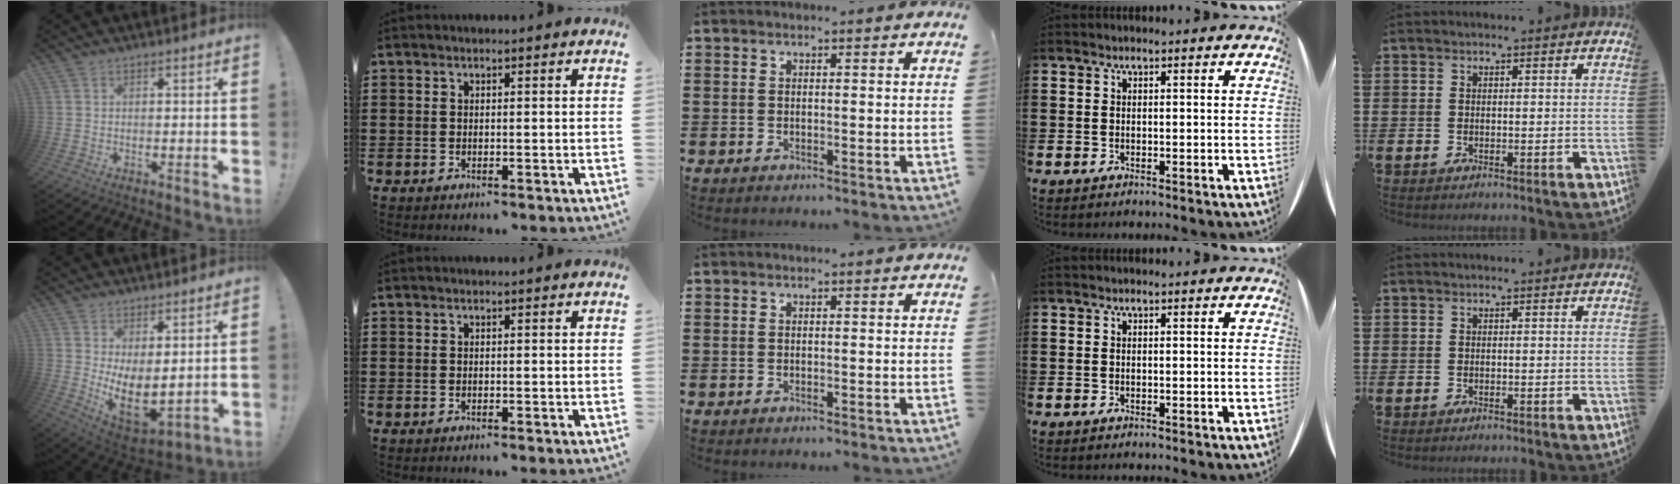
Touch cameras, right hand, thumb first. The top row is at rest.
{"thumb": {"total": 9.2, "force": [1.5, 4.8, 7.7], "torque": [-0.107, -0.042, 0.037]}}